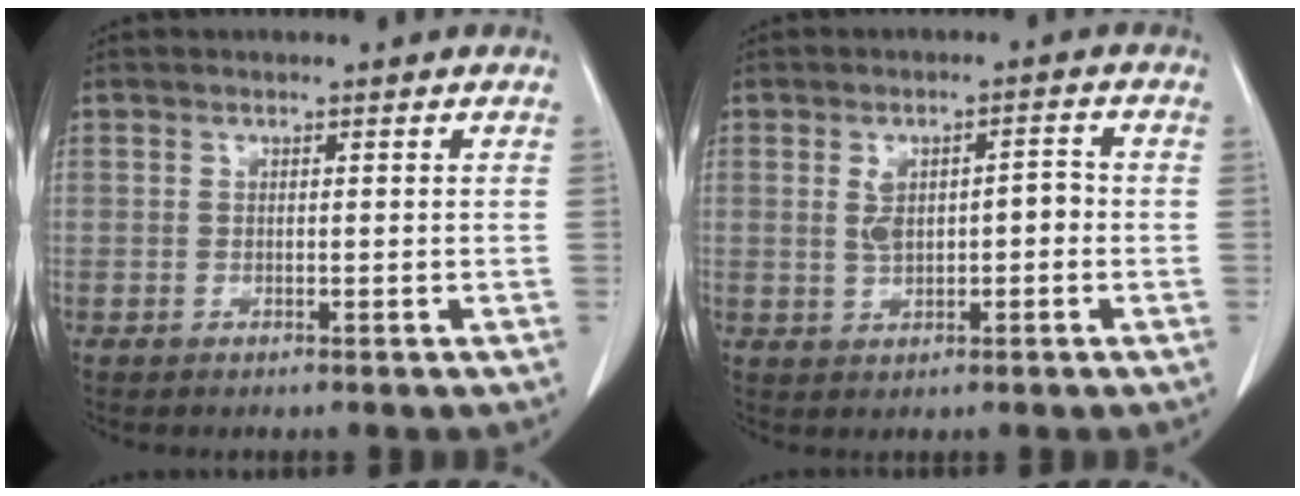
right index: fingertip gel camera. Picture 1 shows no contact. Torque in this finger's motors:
{"motor_torque": [0.13, 0.05, 0.10, 0.02]}